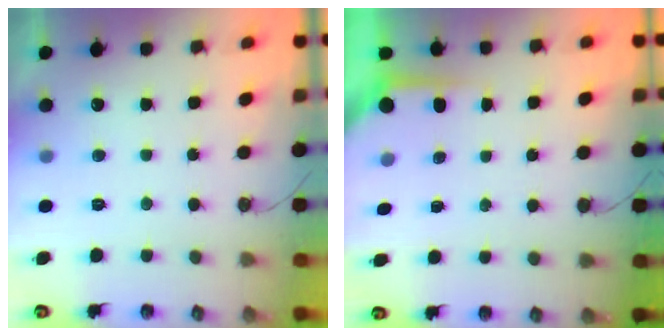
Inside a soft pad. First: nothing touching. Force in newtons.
{"total": 3.6, "press": 3.6, "slide": 0.4}